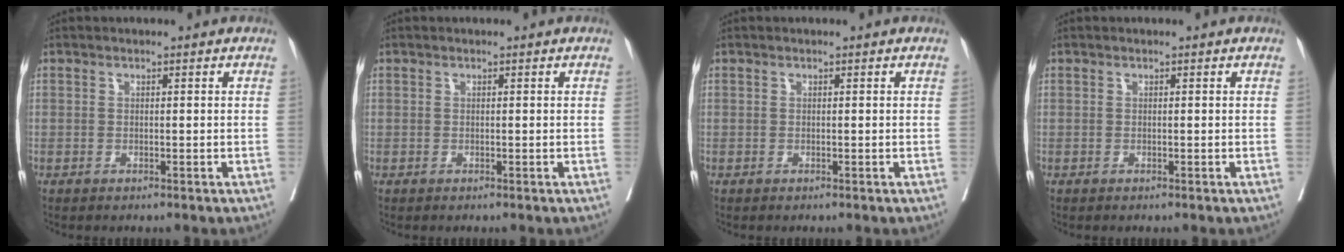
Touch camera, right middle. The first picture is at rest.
{"total": 0.0}
{"total": 0.0}
{"total": 0.0}